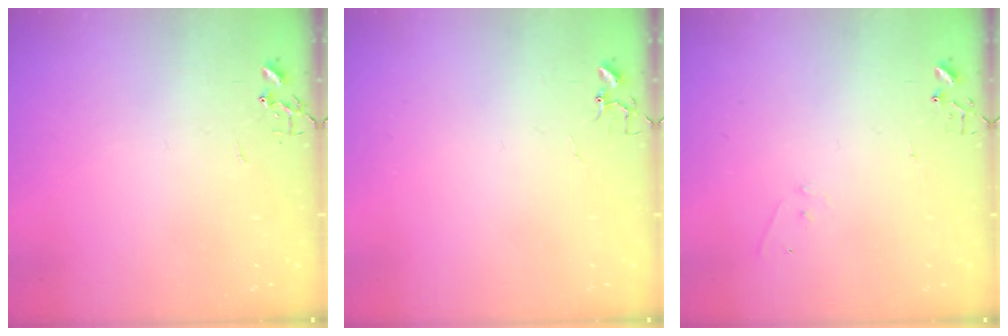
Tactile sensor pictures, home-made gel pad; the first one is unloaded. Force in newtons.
{"total": 4.0, "press": 4.0, "slide": 0.3}
{"total": 4.0, "press": 4.0, "slide": 0.2}